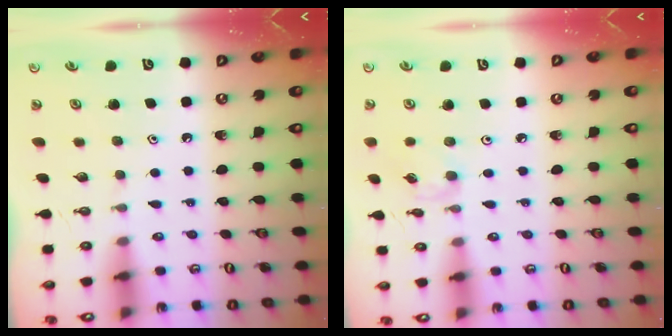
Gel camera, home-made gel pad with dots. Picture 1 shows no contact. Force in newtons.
{"total": 2.5, "press": 2.5, "slide": 0.3}